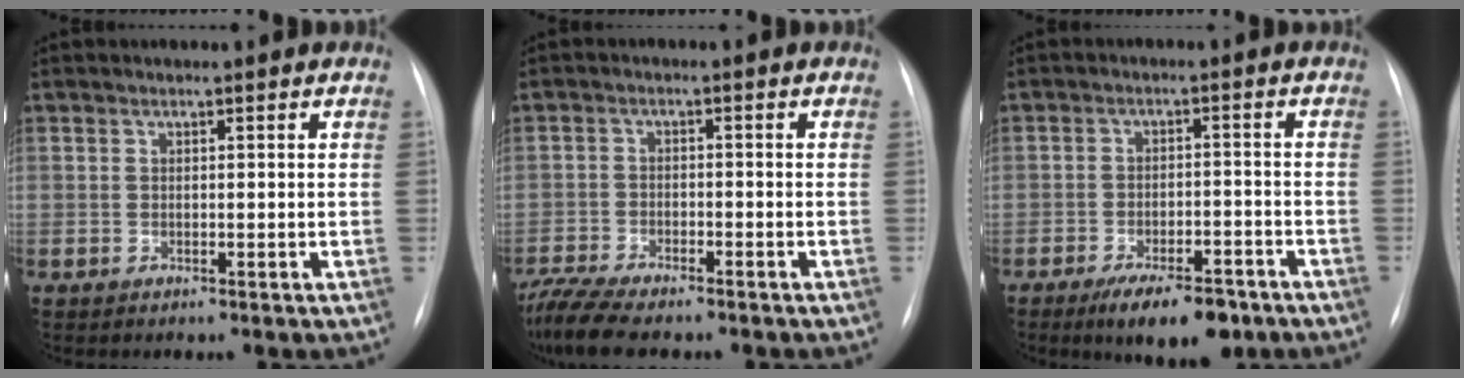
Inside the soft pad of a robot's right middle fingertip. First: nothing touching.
{"total": 9.1, "force": [-7.6, 1.9, 4.5], "torque": [-0.085, -0.012, -0.129]}
{"total": 9.2, "force": [-6.4, 3.4, 5.7], "torque": [-0.081, -0.003, -0.097]}